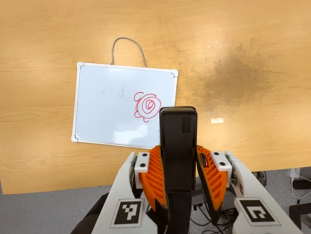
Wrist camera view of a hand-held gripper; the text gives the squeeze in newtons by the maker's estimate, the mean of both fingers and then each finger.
{"total": 5.0, "left": 3.7, "right": 6.3}